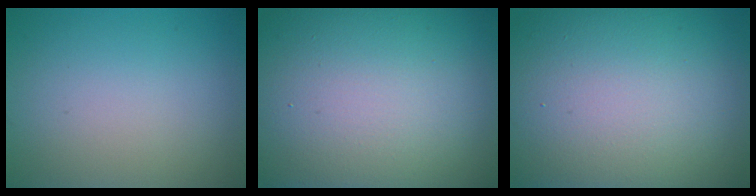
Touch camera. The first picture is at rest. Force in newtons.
{"total": 23.9, "press": 23.9, "slide": 1.2}
{"total": 20.3, "press": 20.3, "slide": 1.2}